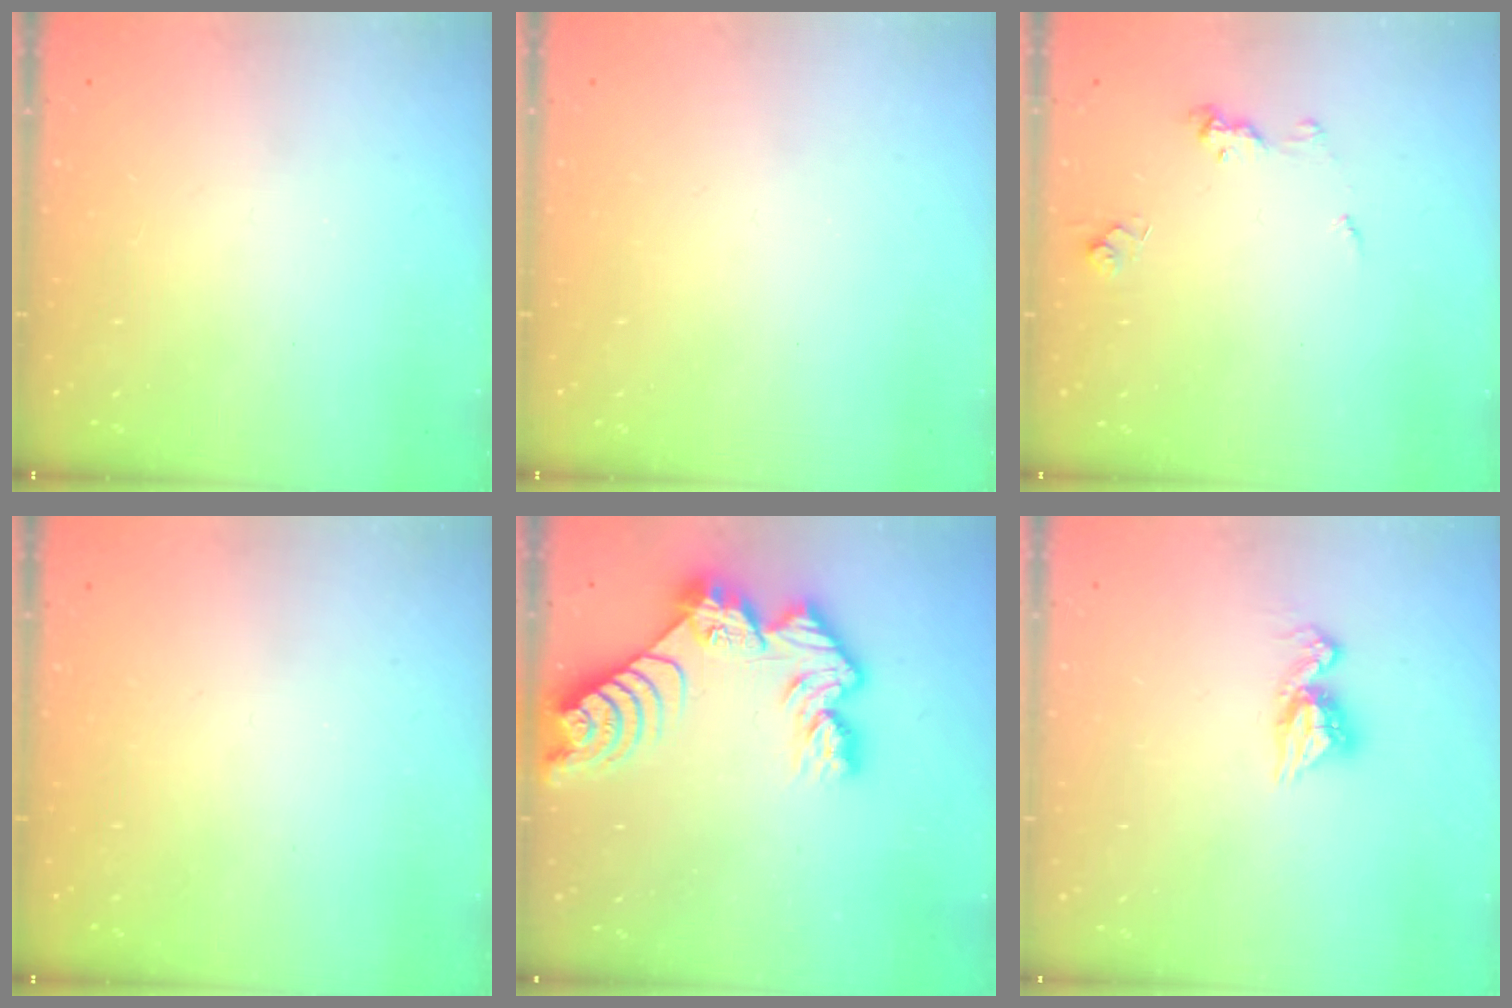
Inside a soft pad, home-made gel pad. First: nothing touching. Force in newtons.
{"total": 0.0}
{"total": 5.1, "press": 5.1, "slide": 0.5}
{"total": 0.0}
{"total": 11.9, "press": 11.8, "slide": 1.0}
{"total": 8.1, "press": 8.1, "slide": 0.6}